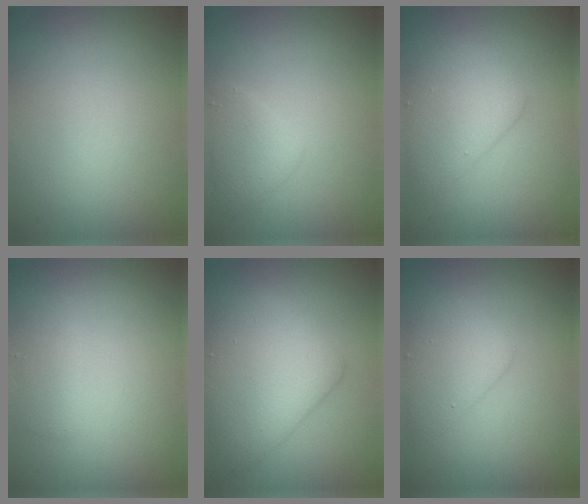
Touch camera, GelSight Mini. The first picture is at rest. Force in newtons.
{"total": 2.1, "press": 2.1, "slide": 0.0}
{"total": 3.8, "press": 3.8, "slide": 0.2}
{"total": 1.4, "press": 1.4, "slide": 0.1}
{"total": 6.5, "press": 6.5, "slide": 0.3}
{"total": 3.0, "press": 3.0, "slide": 0.2}